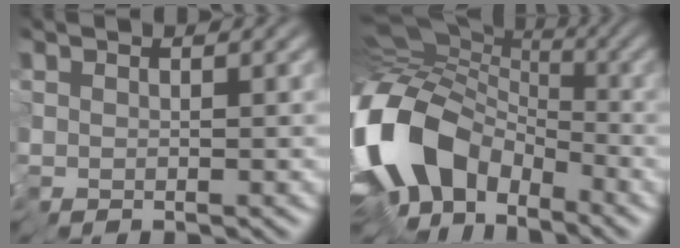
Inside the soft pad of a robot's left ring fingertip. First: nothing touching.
{"total": 14.1, "force": [-4.6, 9.3, 9.5], "torque": [-0.231, -0.007, -0.100]}